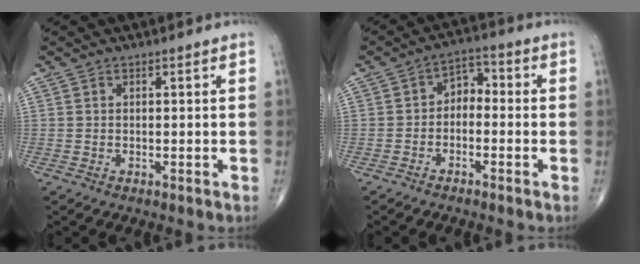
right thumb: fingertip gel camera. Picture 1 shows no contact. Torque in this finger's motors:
{"motor_torque": [-0.18, -0.13, 0.30, 0.00, 0.07]}